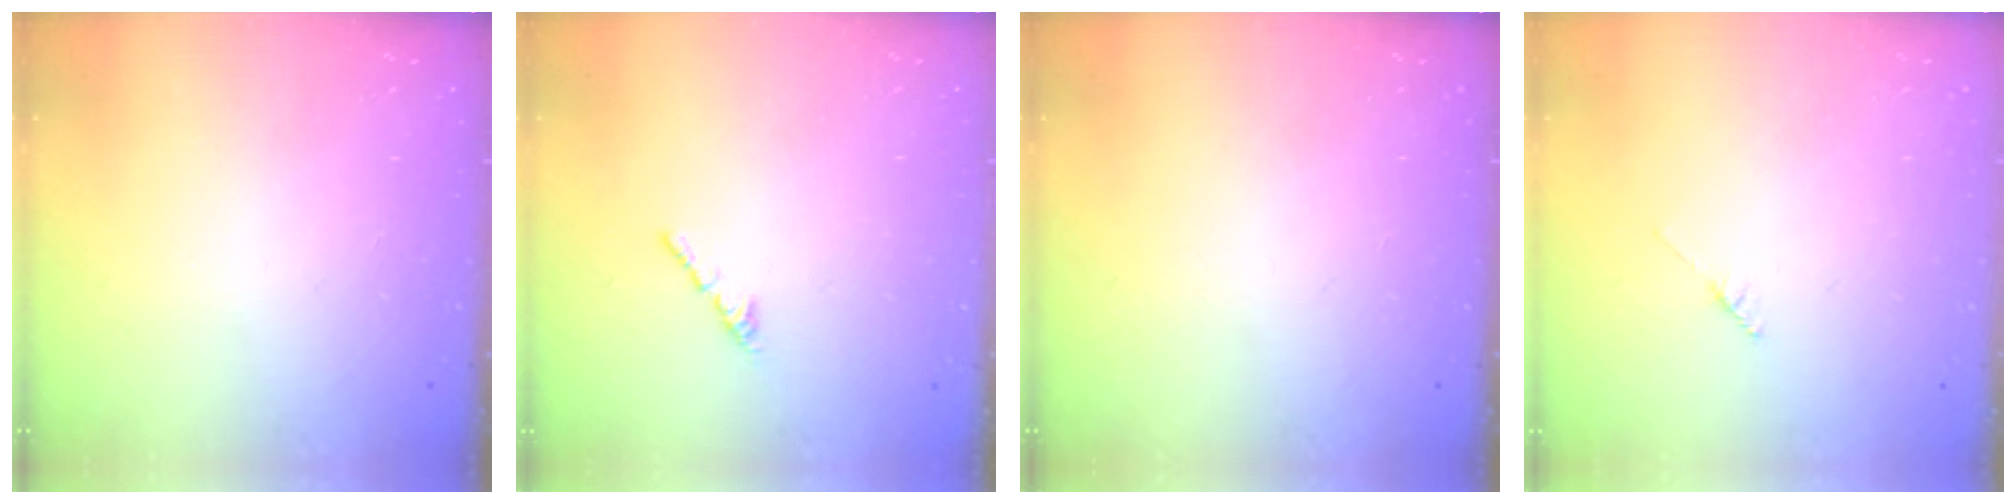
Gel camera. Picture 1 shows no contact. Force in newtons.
{"total": 0.8, "press": 0.7, "slide": 0.5}
{"total": 0.0}
{"total": 1.7, "press": 1.6, "slide": 0.2}